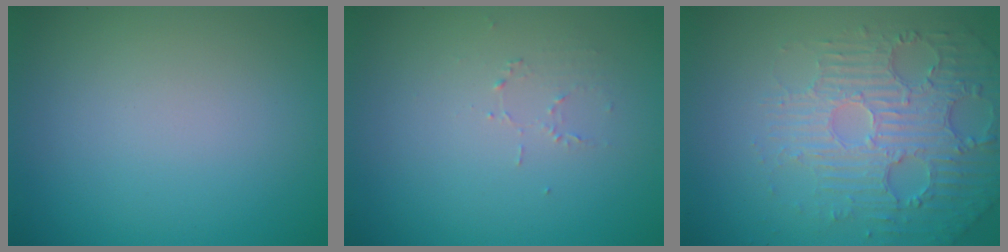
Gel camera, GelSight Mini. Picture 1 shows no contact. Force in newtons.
{"total": 0.7, "press": 0.4, "slide": 0.6}
{"total": 5.8, "press": 3.9, "slide": 4.3}